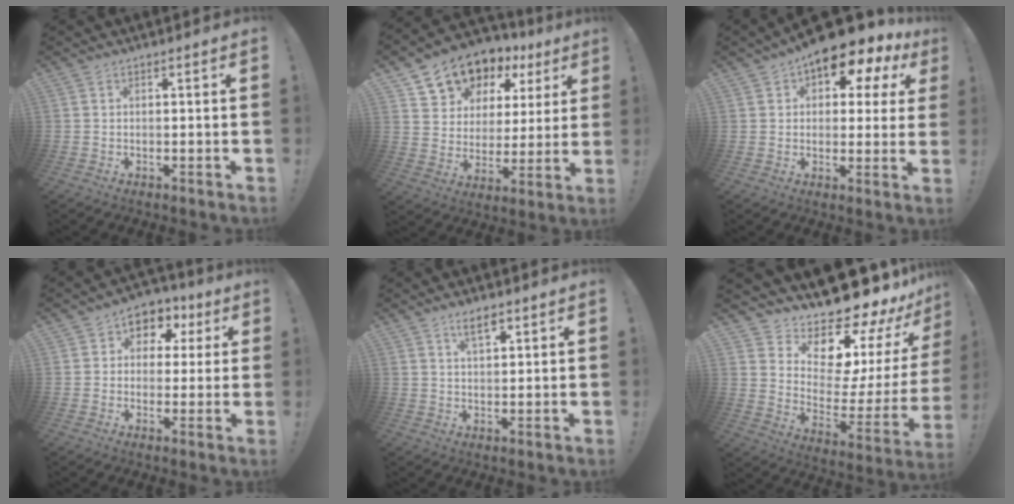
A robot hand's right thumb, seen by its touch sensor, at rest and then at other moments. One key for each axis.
{"total": 12.7, "fx": 9.0, "fy": 8.3, "fz": 3.6, "tx": -0.061, "ty": -0.067, "tz": 0.173}
{"total": 10.0, "fx": 7.4, "fy": 4.2, "fz": 5.2, "tx": -0.090, "ty": -0.055, "tz": 0.129}
{"total": 6.0, "fx": 0.4, "fy": 5.6, "fz": 2.0, "tx": -0.014, "ty": 0.001, "tz": 0.008}
{"total": 4.5, "fx": 2.7, "fy": 1.4, "fz": 3.4, "tx": -0.062, "ty": -0.005, "tz": 0.047}
{"total": 16.1, "fx": 12.8, "fy": 5.3, "fz": 8.2, "tx": -0.116, "ty": -0.129, "tz": 0.222}